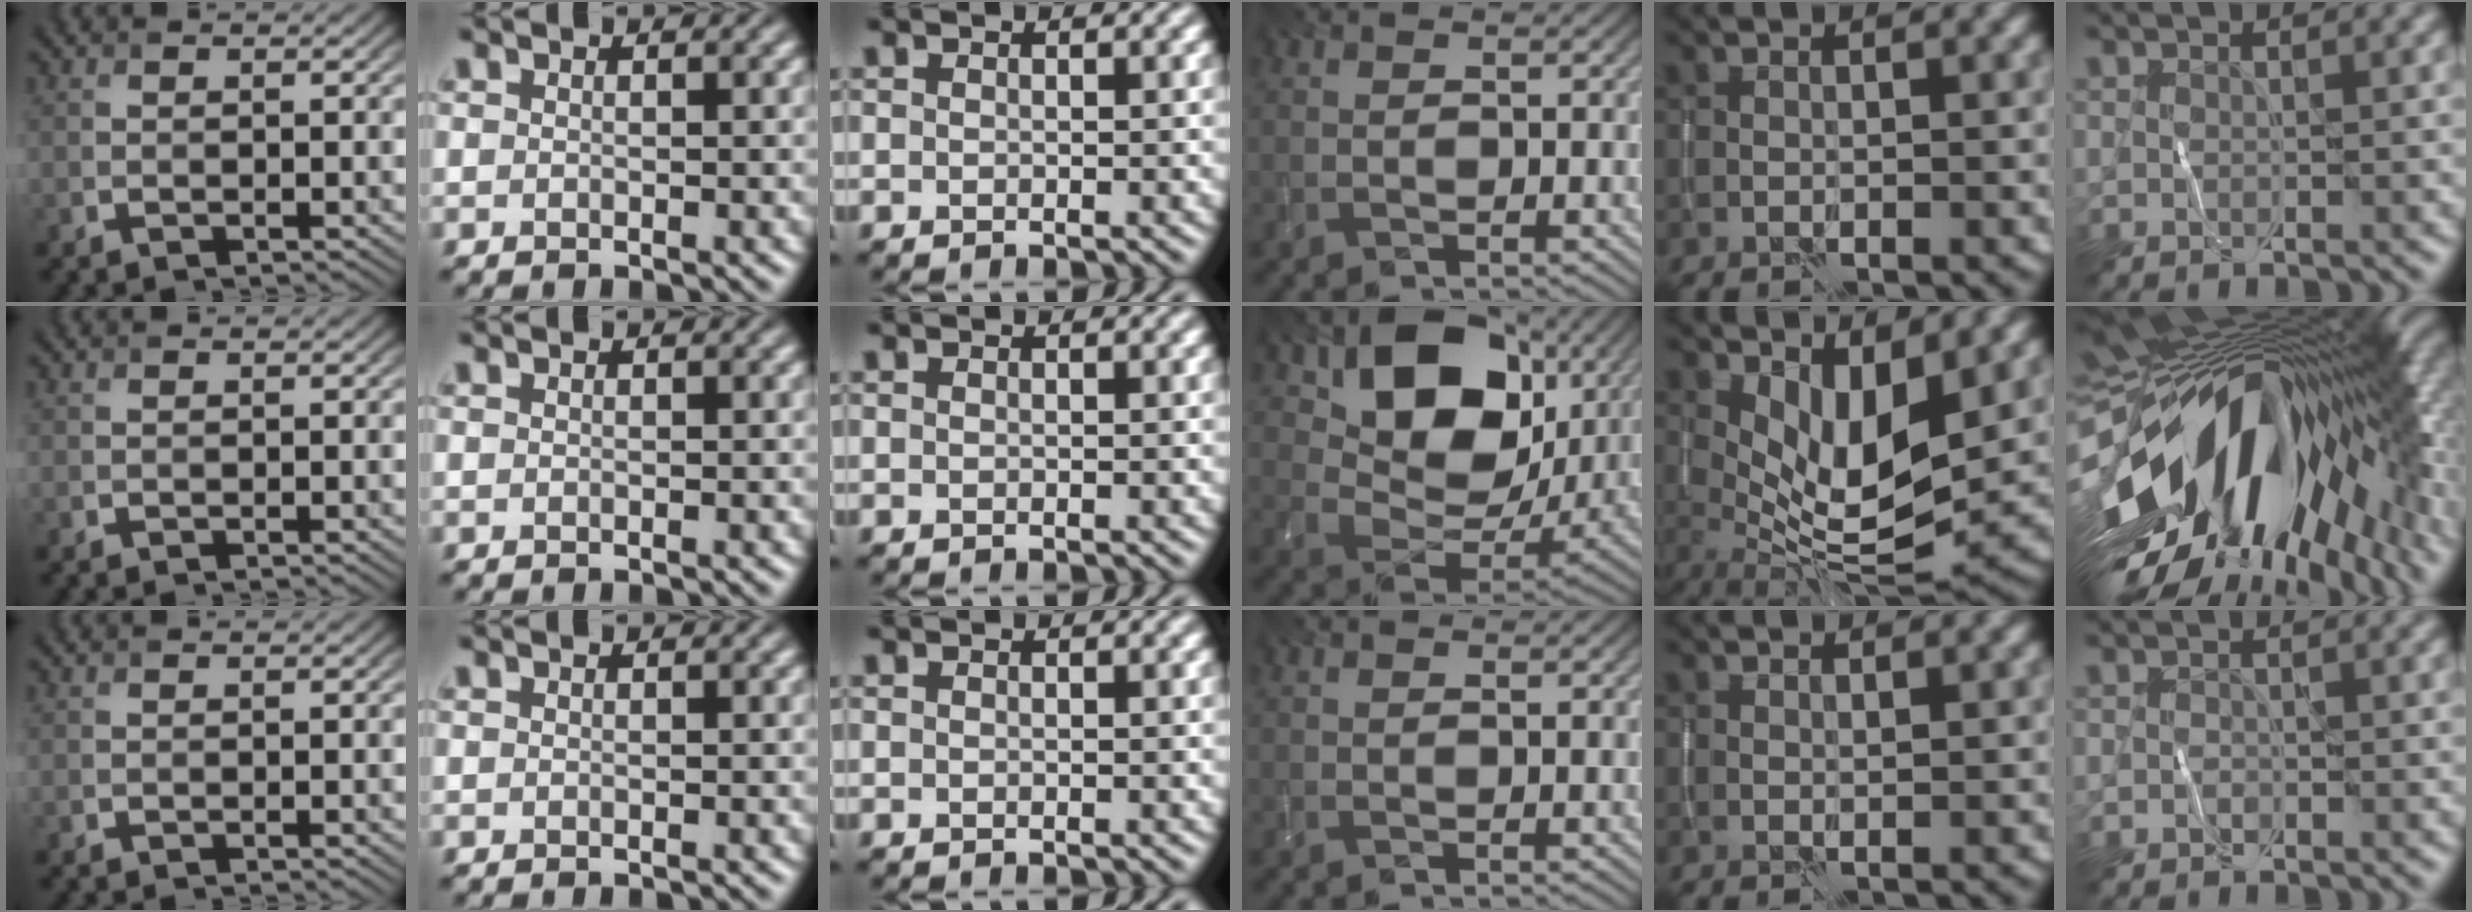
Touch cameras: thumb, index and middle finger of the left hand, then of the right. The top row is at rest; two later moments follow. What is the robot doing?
{"motion": "wipe", "object": "whiteboard"}